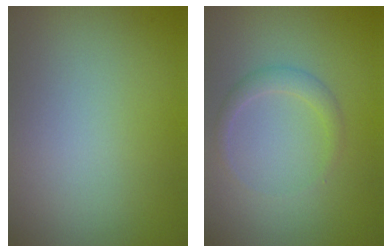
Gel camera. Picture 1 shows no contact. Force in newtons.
{"total": 1.5, "press": 1.5, "slide": 0.0}